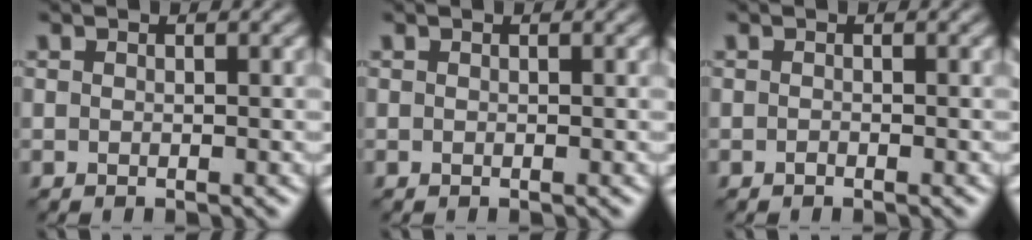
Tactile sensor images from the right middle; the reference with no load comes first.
{"total": 0.0}
{"total": 0.0}